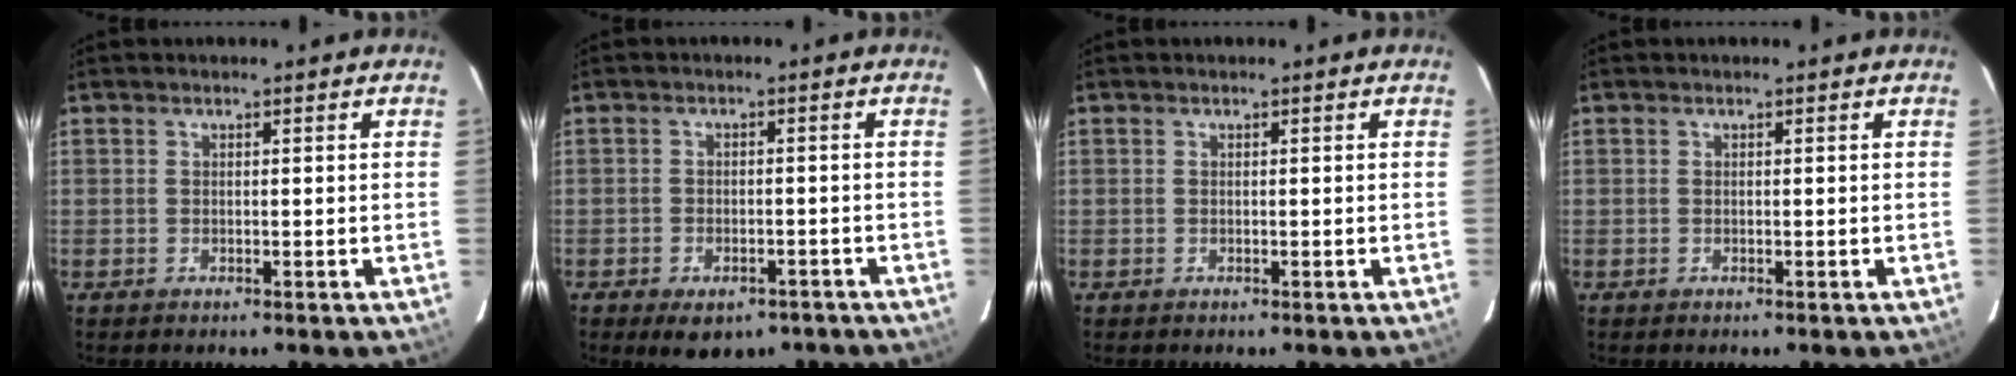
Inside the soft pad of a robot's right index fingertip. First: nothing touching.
{"total": 8.5, "force": [-5.9, 4.5, 4.1], "torque": [-0.080, -0.005, -0.069]}
{"total": 0.0}
{"total": 0.0}